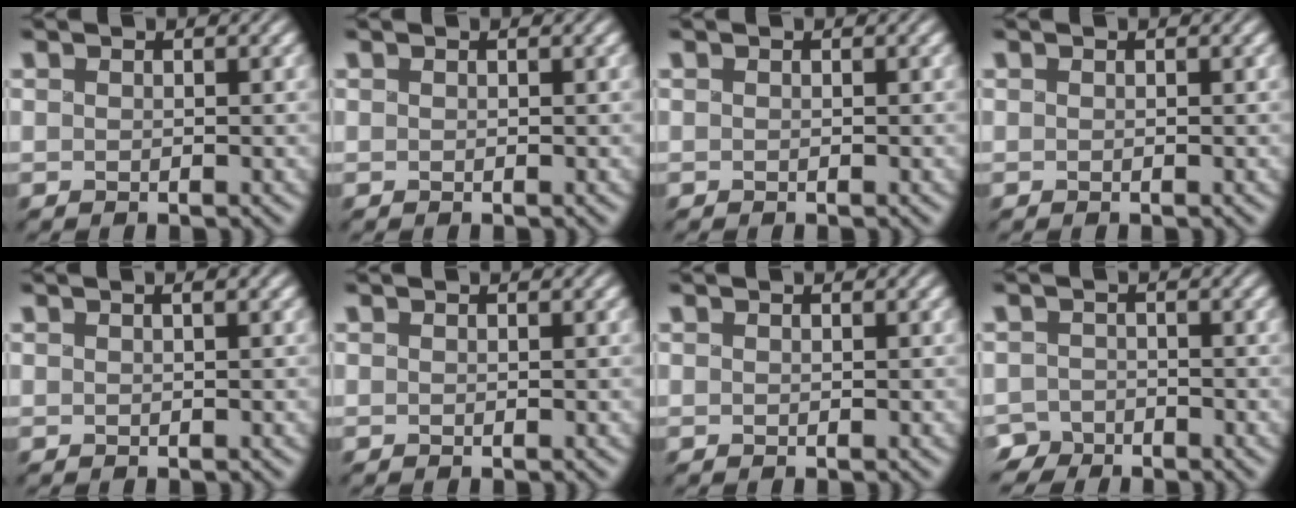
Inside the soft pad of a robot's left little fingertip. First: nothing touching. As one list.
[{"total": 0.0}, {"total": 0.0}, {"total": 0.0}, {"total": 0.6, "force": [0.2, 0.0, 0.6], "torque": [-0.012, 0.003, 0.002]}, {"total": 0.0}, {"total": 0.0}, {"total": 2.3, "force": [-2.0, 1.2, 0.0], "torque": [0.011, 0.001, -0.045]}]